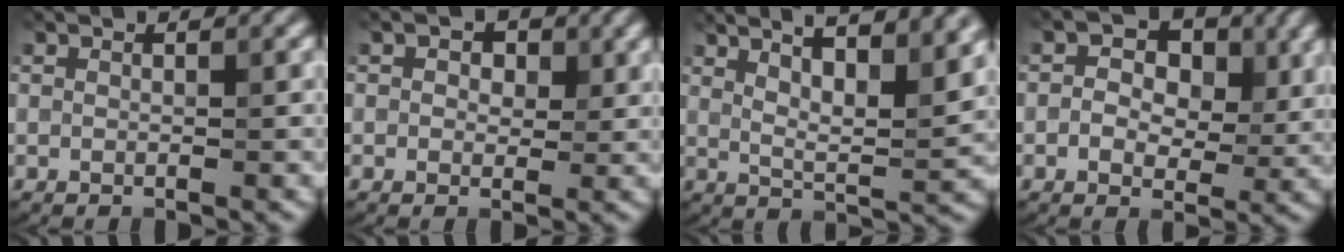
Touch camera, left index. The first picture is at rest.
{"total": 2.5, "force": [0.9, 1.8, 1.5], "torque": [-0.016, 0.000, 0.005]}
{"total": 11.0, "force": [6.2, 3.3, 8.5], "torque": [-0.099, 0.032, 0.070]}
{"total": 5.6, "force": [1.0, 3.7, 4.0], "torque": [-0.045, -0.002, 0.007]}